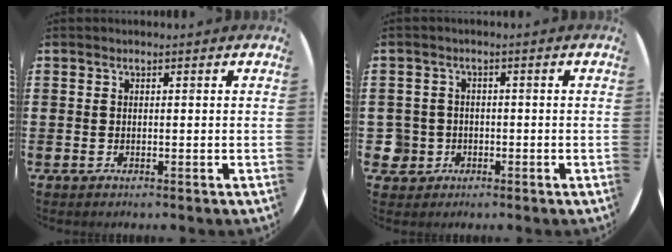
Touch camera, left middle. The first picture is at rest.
{"total": 2.9, "force": [-0.8, 2.8, 0.3], "torque": [-0.024, 0.004, -0.022]}